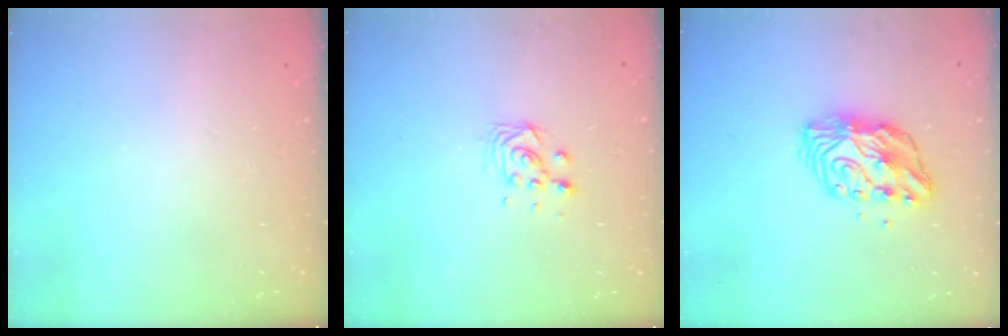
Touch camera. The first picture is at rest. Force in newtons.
{"total": 6.5, "press": 6.5, "slide": 0.1}
{"total": 12.7, "press": 12.7, "slide": 1.0}